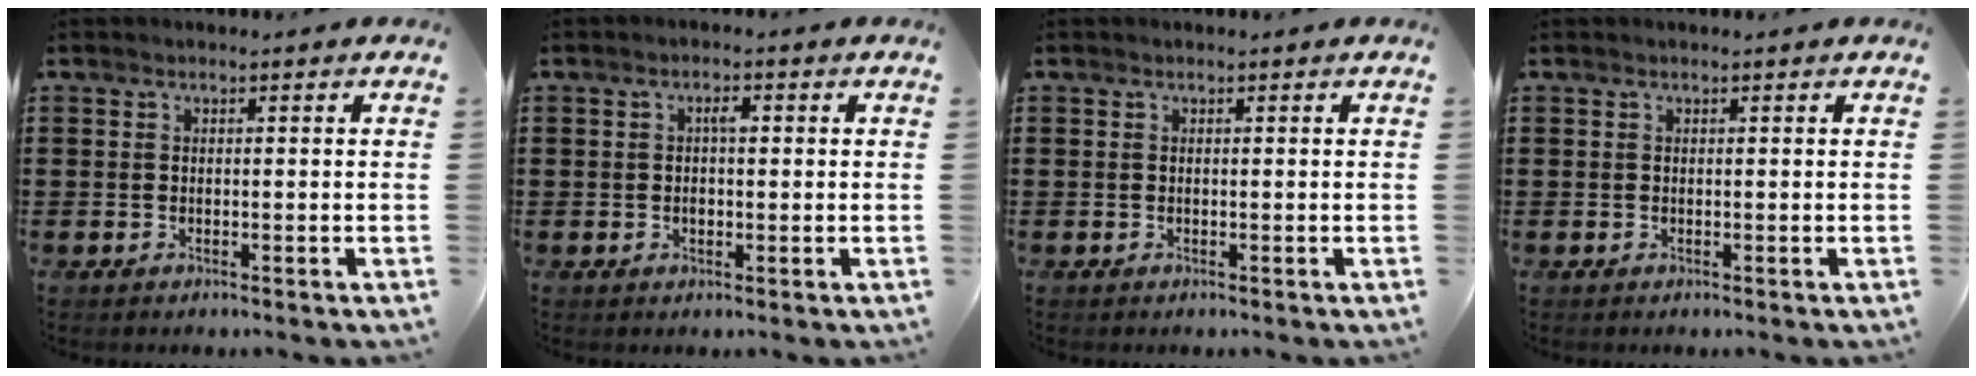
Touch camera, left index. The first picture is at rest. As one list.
[{"total": 2.1, "force": [0.2, 0.8, 1.9], "torque": [-0.037, 0.005, 0.002]}, {"total": 0.0}, {"total": 0.0}]